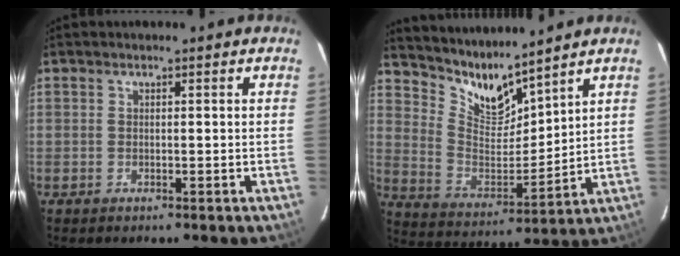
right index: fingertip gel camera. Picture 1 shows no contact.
{"total": 10.3, "force": [9.5, 1.9, 3.5], "torque": [-0.076, -0.022, 0.188]}